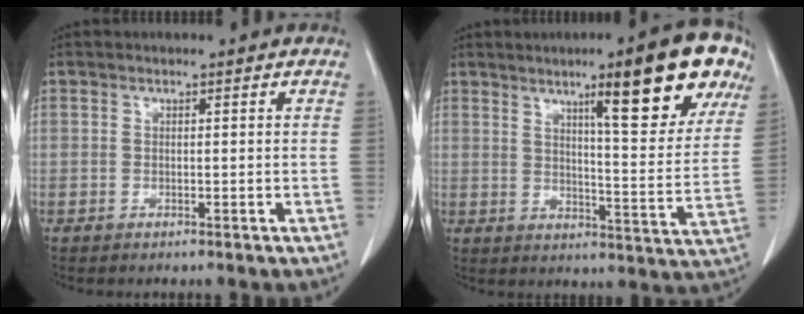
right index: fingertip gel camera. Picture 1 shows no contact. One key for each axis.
{"total": 16.9, "fx": 9.4, "fy": 1.9, "fz": 14.0, "tx": -0.176, "ty": 0.000, "tz": 0.123}